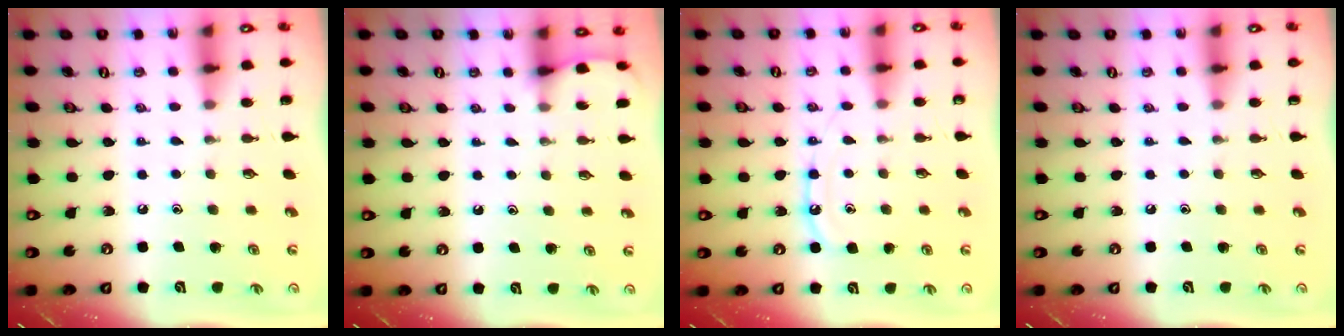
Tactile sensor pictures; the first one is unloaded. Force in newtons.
{"total": 2.6, "press": 2.6, "slide": 0.3}
{"total": 9.0, "press": 8.9, "slide": 0.7}
{"total": 0.0}